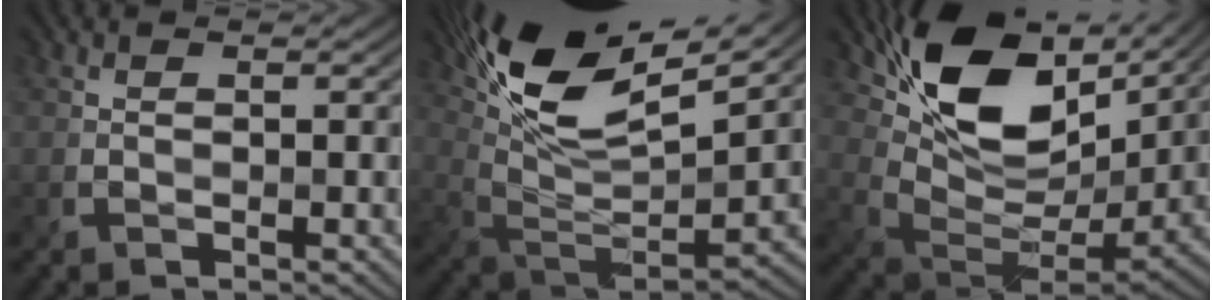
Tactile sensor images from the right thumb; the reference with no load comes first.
{"total": 16.8, "force": [10.0, 6.3, 11.9], "torque": [-0.256, 0.024, 0.169]}
{"total": 14.2, "force": [8.2, 7.4, 8.9], "torque": [-0.173, 0.005, 0.151]}